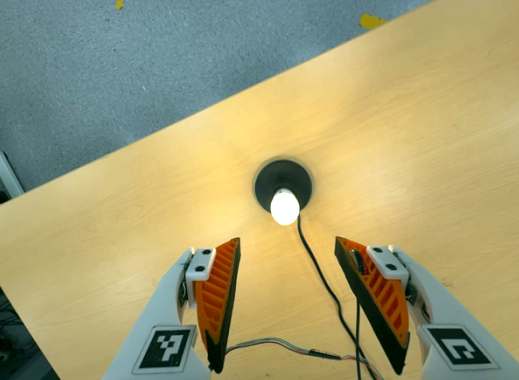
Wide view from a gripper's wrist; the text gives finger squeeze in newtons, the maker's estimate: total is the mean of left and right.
{"total": 0.0}